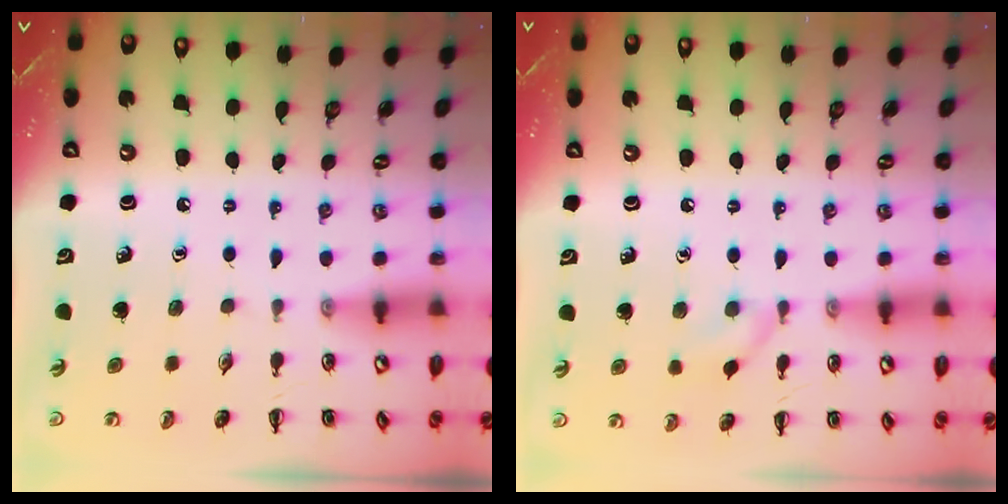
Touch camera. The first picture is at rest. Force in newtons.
{"total": 6.6, "press": 6.2, "slide": 2.2}